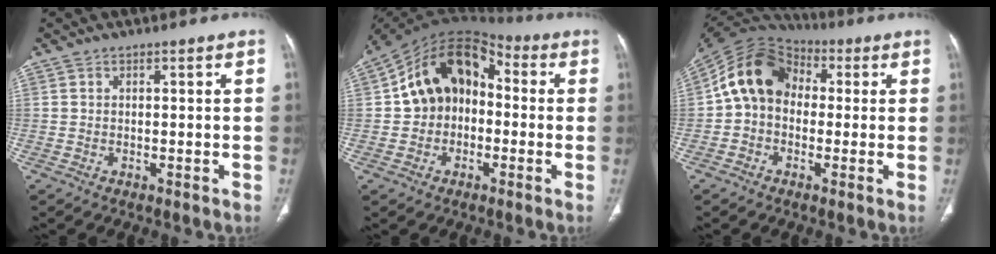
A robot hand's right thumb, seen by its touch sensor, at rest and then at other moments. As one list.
[{"total": 14.9, "force": [0.3, 11.1, 9.9], "torque": [-0.133, 0.046, -0.009]}, {"total": 12.6, "force": [0.7, 9.9, 7.8], "torque": [-0.125, 0.039, -0.004]}]